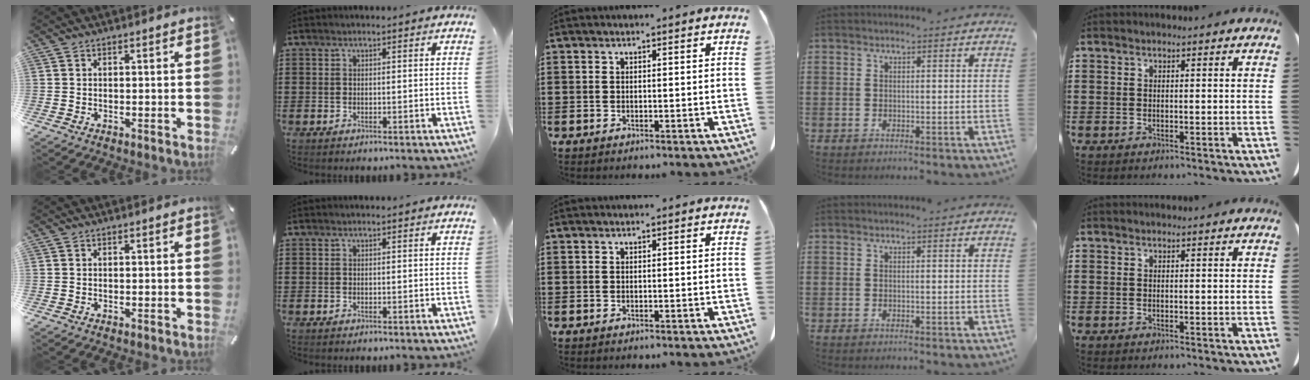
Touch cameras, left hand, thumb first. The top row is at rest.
{}